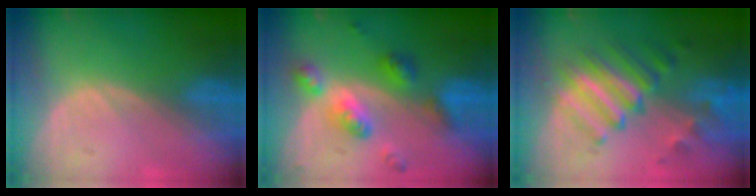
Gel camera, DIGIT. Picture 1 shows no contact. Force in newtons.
{"total": 6.9, "press": 6.9, "slide": 0.5}
{"total": 9.6, "press": 8.4, "slide": 4.7}